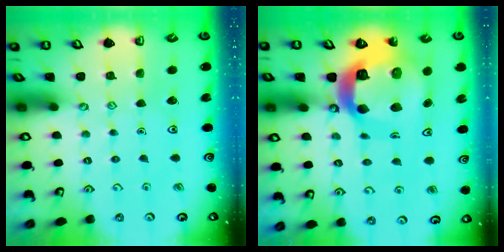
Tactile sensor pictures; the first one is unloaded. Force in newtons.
{"total": 16.4, "press": 16.3, "slide": 1.8}